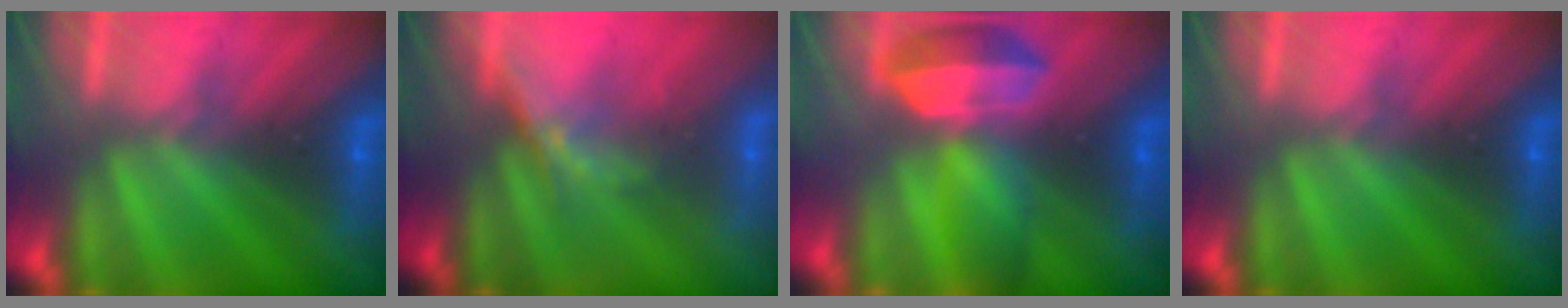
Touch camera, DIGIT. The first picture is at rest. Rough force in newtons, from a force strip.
{"total": 2.0}
{"total": 7.0}
{"total": 0.0}